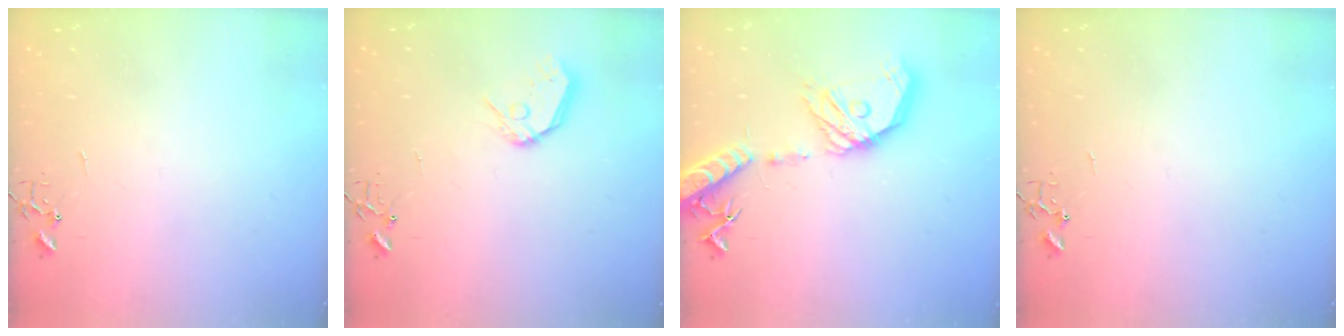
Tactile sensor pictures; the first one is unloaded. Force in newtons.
{"total": 10.5, "press": 10.5, "slide": 1.3}
{"total": 22.7, "press": 22.4, "slide": 3.8}
{"total": 0.0}